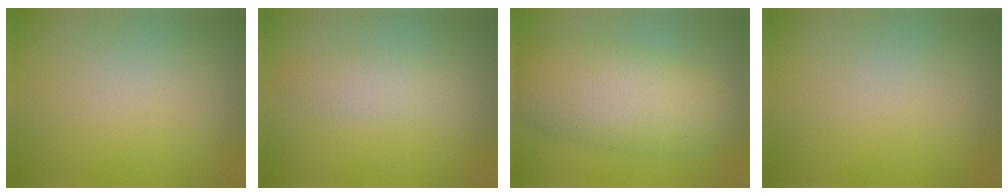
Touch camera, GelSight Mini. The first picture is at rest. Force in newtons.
{"total": 1.7, "press": 1.7, "slide": 0.0}
{"total": 8.1, "press": 8.1, "slide": 0.2}
{"total": 0.0}